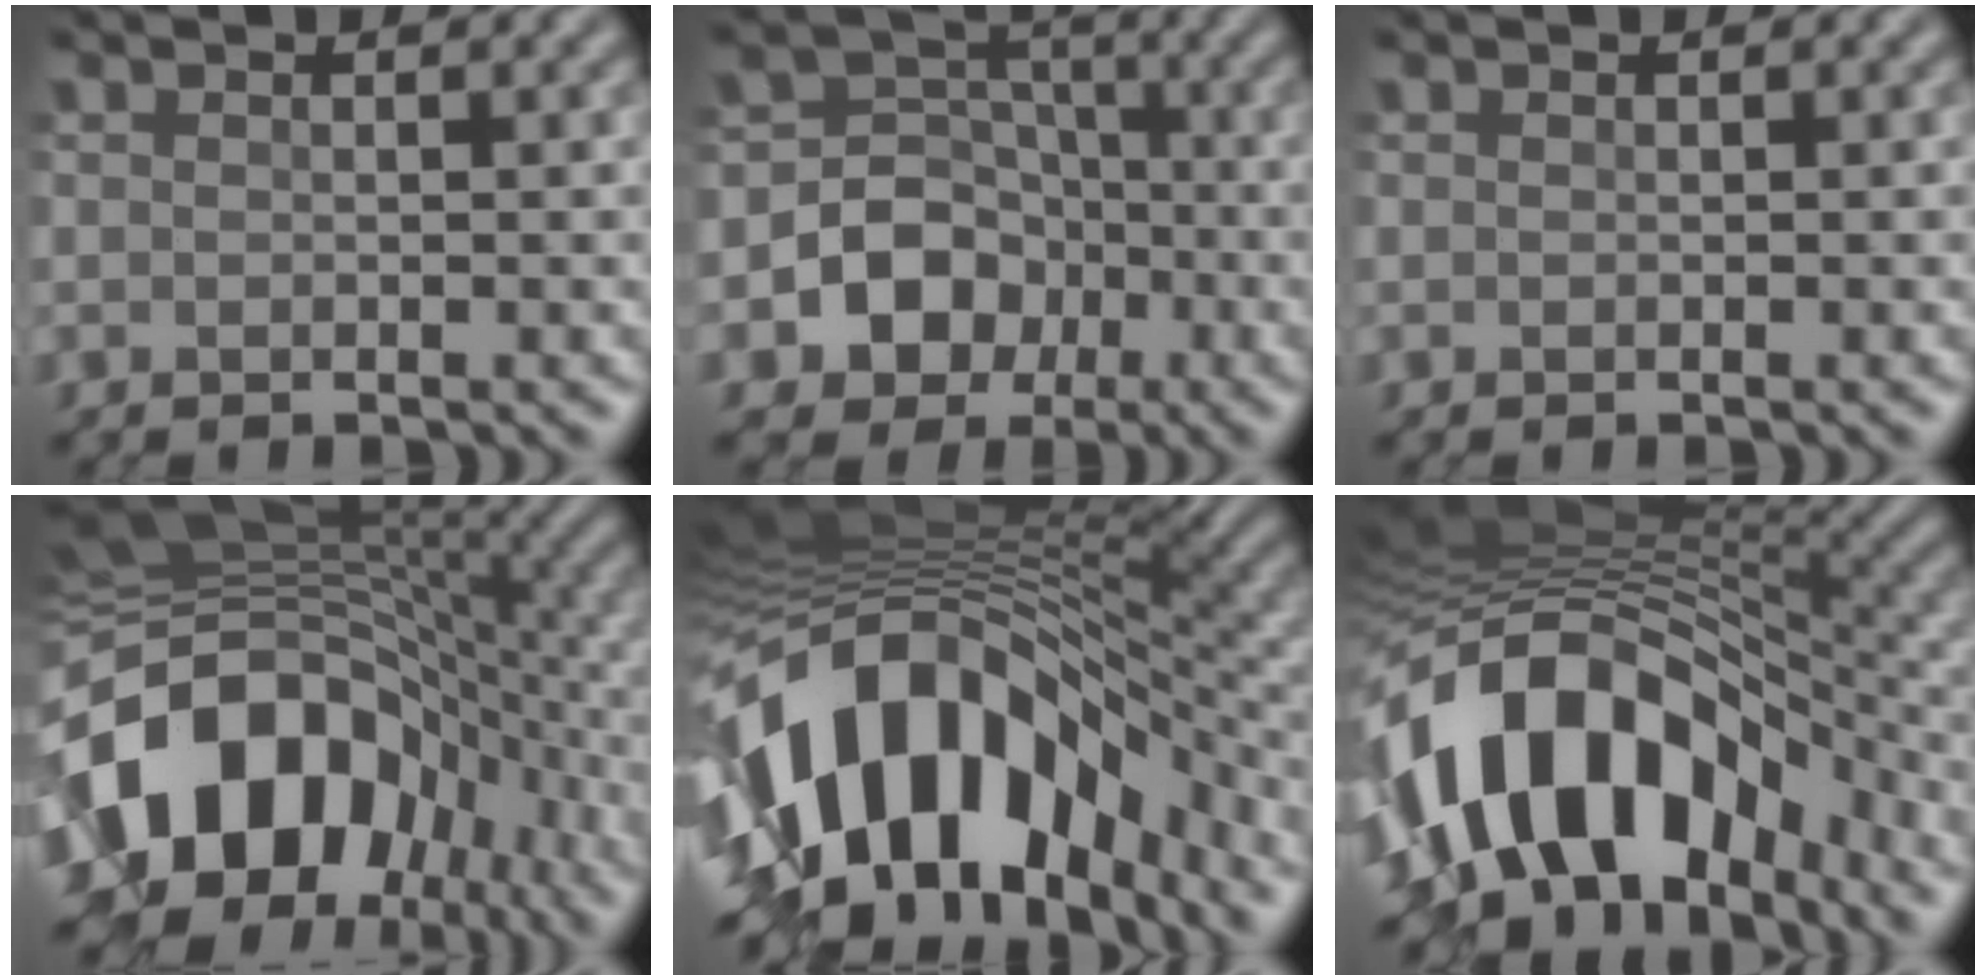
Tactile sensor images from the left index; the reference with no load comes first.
{"total": 7.5, "force": [-2.7, 6.6, 2.2], "torque": [-0.018, 0.010, -0.076]}
{"total": 0.0}
{"total": 16.6, "force": [-5.7, 11.4, 10.6], "torque": [-0.198, -0.007, -0.104]}
{"total": 15.0, "force": [-6.2, 8.3, 10.8], "torque": [-0.197, 0.015, -0.108]}
{"total": 13.6, "force": [-6.2, 8.0, 9.1], "torque": [-0.151, 0.018, -0.114]}